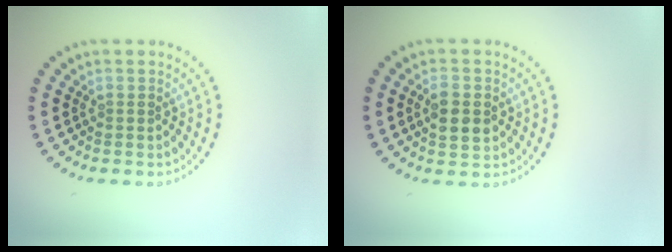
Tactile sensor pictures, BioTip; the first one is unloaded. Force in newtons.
{"total": 3.0, "press": 3.0, "slide": 0.2}